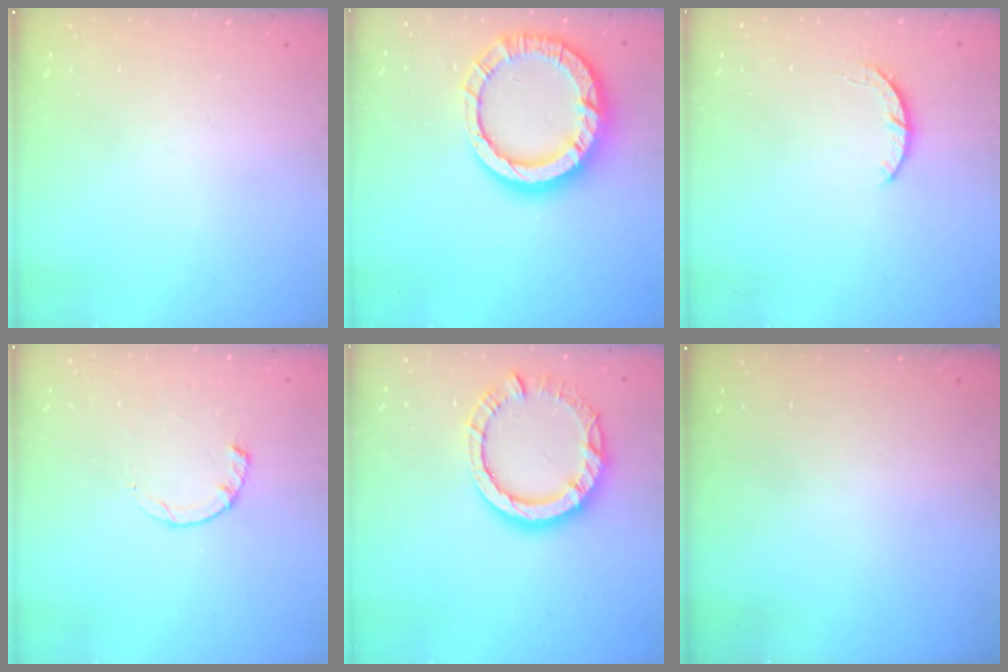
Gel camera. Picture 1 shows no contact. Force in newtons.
{"total": 15.9, "press": 15.8, "slide": 2.2}
{"total": 3.3, "press": 3.3, "slide": 0.5}
{"total": 2.3, "press": 2.3, "slide": 0.4}
{"total": 11.7, "press": 11.6, "slide": 1.4}
{"total": 0.0}